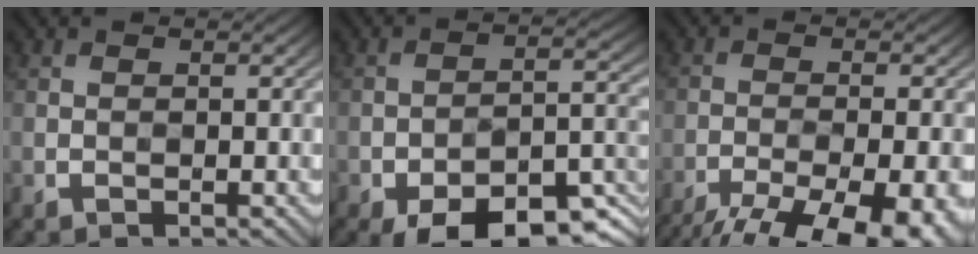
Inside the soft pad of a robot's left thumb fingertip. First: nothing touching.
{"total": 14.5, "force": [-9.8, 5.4, 9.2], "torque": [-0.138, -0.012, -0.157]}
{"total": 16.8, "force": [-12.9, 5.5, 9.3], "torque": [-0.133, -0.034, -0.166]}